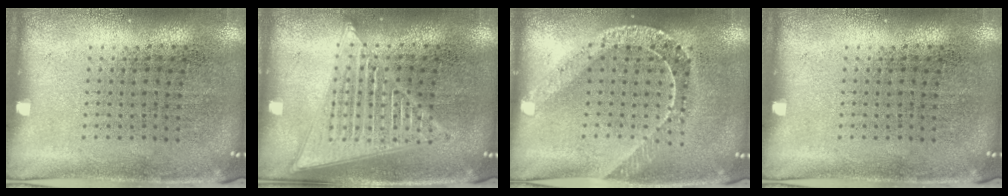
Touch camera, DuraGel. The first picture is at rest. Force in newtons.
{"total": 3.2, "press": 3.2, "slide": 0.4}
{"total": 1.8, "press": 1.5, "slide": 0.9}
{"total": 0.0}